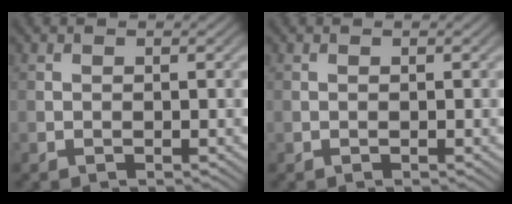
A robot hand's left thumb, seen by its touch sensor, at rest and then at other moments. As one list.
[{"total": 0.0}]